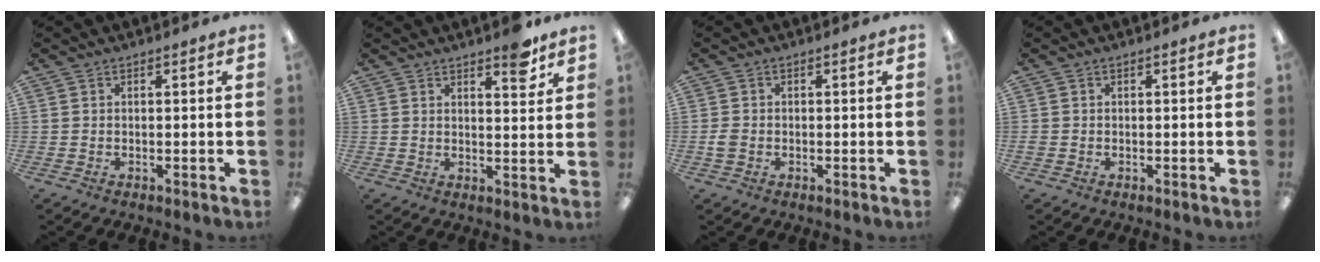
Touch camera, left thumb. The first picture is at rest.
{"total": 5.8, "force": [4.5, 1.8, 3.3], "torque": [-0.028, -0.031, 0.070]}
{"total": 2.1, "force": [-0.5, 1.6, 1.3], "torque": [-0.021, 0.004, -0.008]}
{"total": 0.6, "force": [-0.2, 0.5, 0.3], "torque": [-0.005, 0.002, -0.004]}